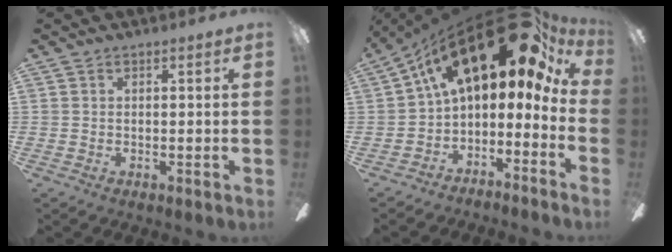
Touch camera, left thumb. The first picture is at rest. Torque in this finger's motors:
{"motor_torque": [1.15, 3.86, 1.59, -1.18, 0.21]}